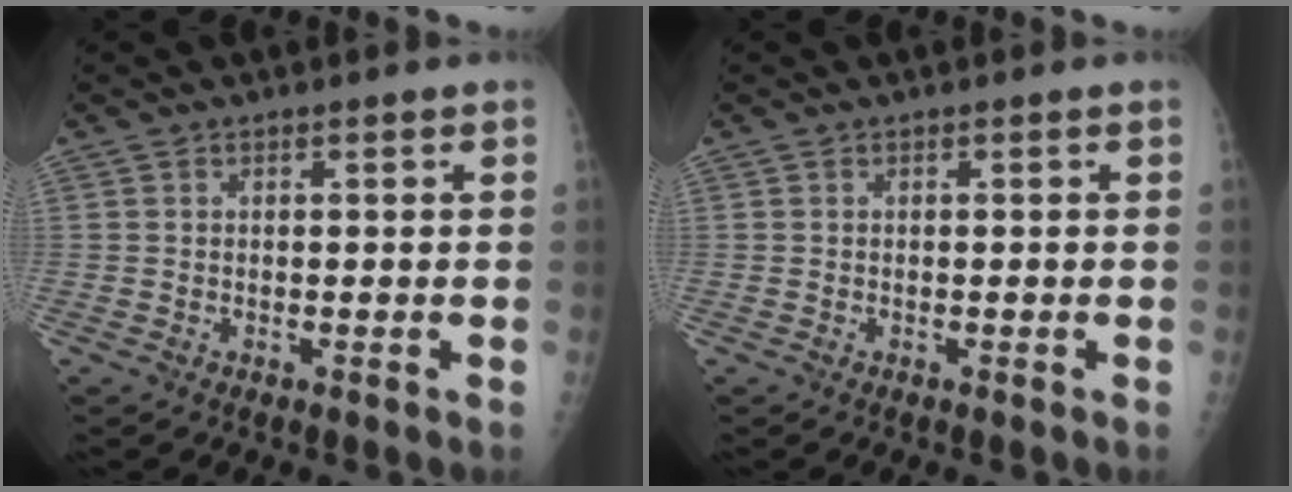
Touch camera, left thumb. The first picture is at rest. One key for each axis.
{"total": 0.0}